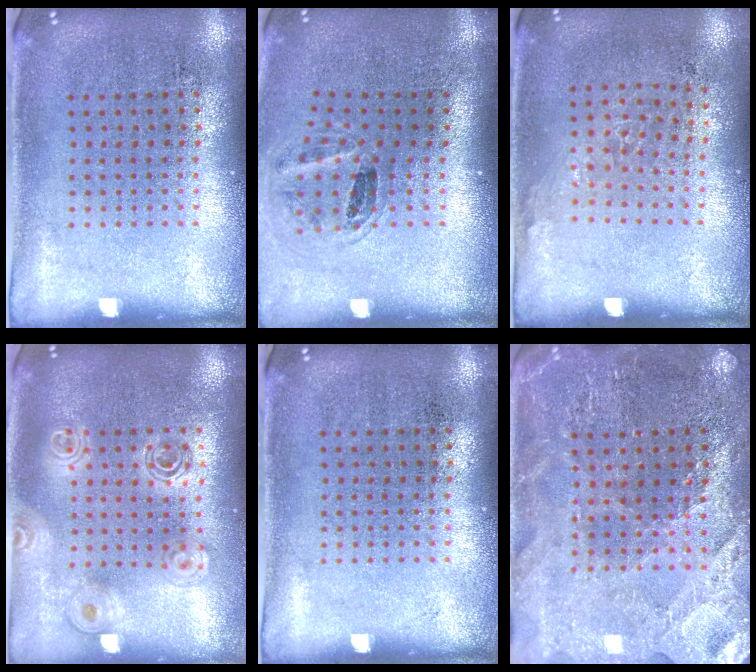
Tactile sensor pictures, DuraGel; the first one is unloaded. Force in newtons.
{"total": 1.1, "press": 1.0, "slide": 0.5}
{"total": 1.0, "press": 0.8, "slide": 0.6}
{"total": 1.5, "press": 1.4, "slide": 0.7}
{"total": 0.0}
{"total": 2.6, "press": 2.6, "slide": 0.4}